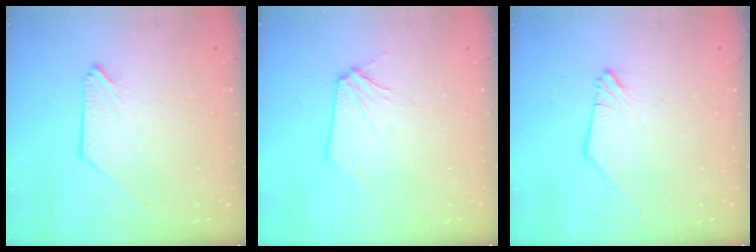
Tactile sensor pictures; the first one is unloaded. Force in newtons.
{"total": 3.1, "press": 3.0, "slide": 0.6}
{"total": 0.0}